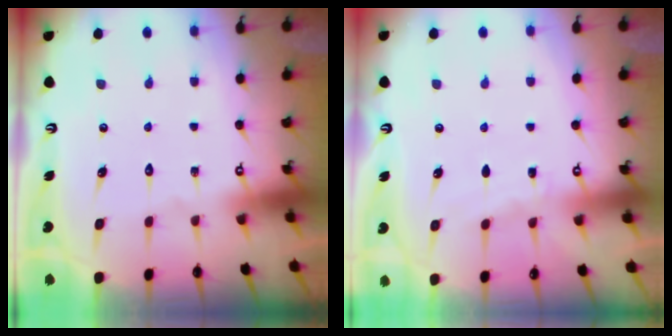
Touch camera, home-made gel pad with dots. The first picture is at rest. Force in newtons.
{"total": 2.5, "press": 2.5, "slide": 0.4}